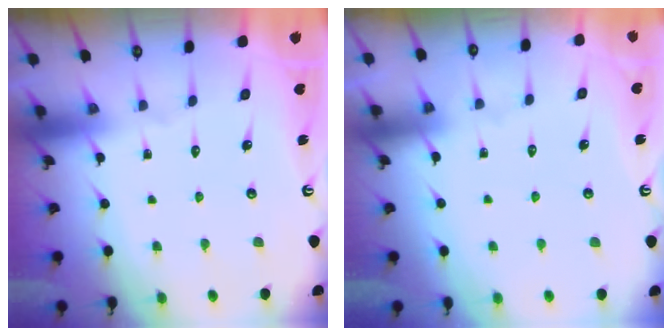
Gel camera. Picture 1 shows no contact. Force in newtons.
{"total": 4.5, "press": 4.4, "slide": 0.6}